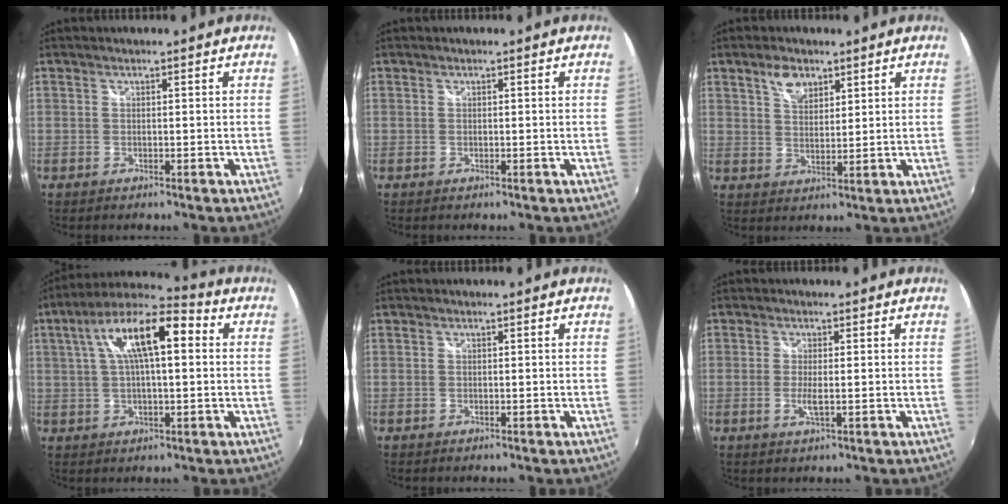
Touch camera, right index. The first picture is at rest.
{"total": 0.0}
{"total": 5.1, "force": [3.2, 2.8, 2.9], "torque": [-0.042, 0.009, 0.059]}
{"total": 15.0, "force": [3.8, 5.2, 13.6], "torque": [-0.237, 0.032, 0.053]}
{"total": 0.0}
{"total": 2.5, "force": [-0.4, 0.4, 2.4], "torque": [-0.048, -0.006, -0.008]}